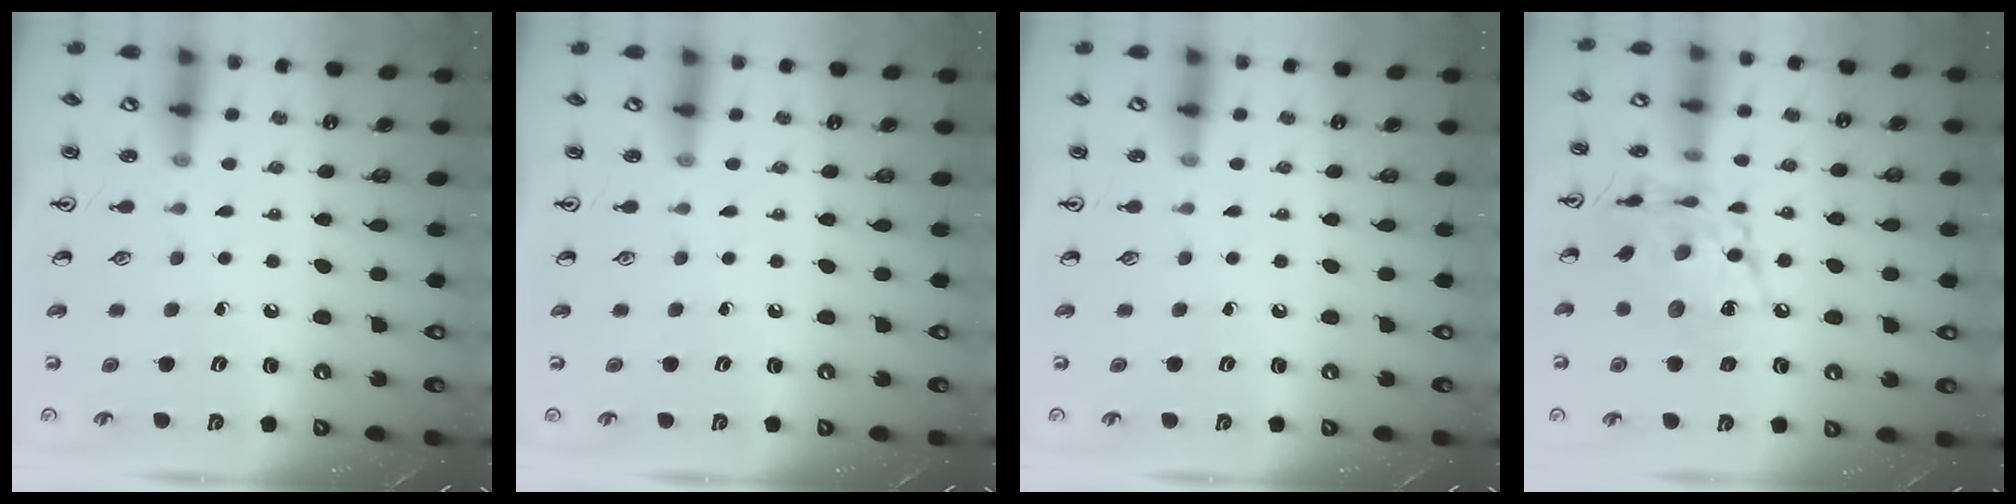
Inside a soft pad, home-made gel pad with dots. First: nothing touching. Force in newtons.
{"total": 0.0}
{"total": 0.0}
{"total": 15.4, "press": 15.4, "slide": 1.3}